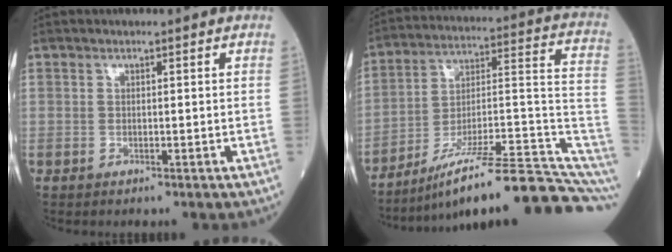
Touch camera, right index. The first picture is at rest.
{"total": 21.3, "force": [-14.4, 1.6, 15.6], "torque": [-0.156, 0.047, -0.224]}